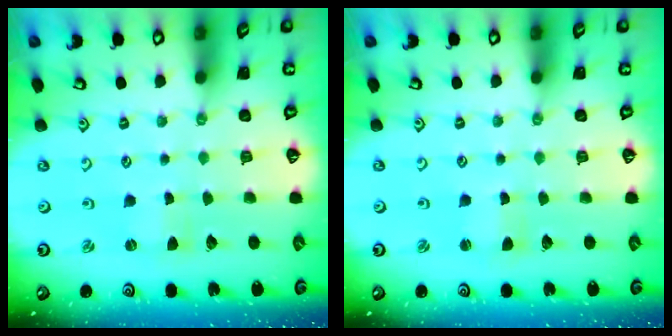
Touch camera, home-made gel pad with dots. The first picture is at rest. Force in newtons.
{"total": 1.2, "press": 1.1, "slide": 0.3}